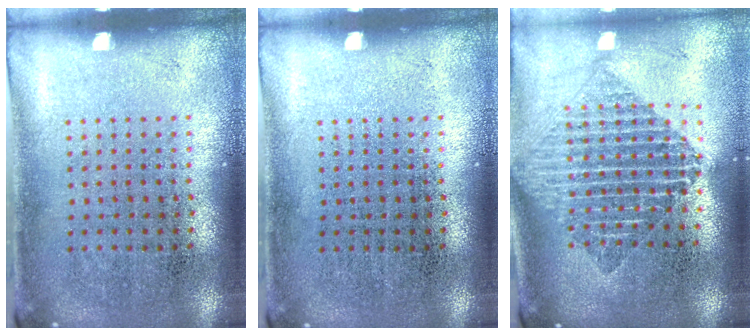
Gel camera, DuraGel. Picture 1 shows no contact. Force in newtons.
{"total": 0.0}
{"total": 1.9, "press": 1.6, "slide": 1.0}